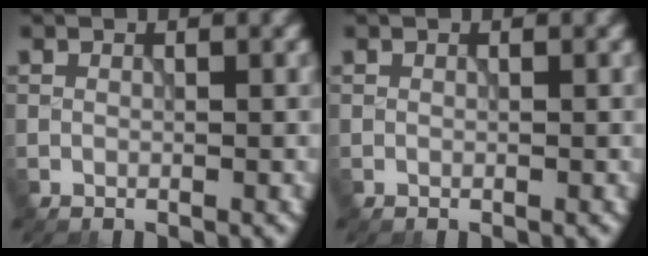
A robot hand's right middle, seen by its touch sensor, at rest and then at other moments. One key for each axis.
{"total": 0.0}